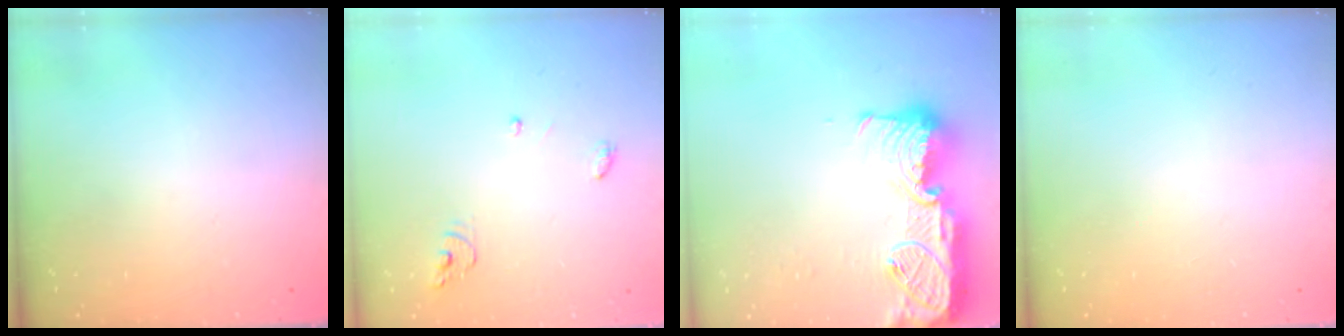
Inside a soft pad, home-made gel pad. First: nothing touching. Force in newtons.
{"total": 4.5, "press": 4.5, "slide": 0.3}
{"total": 19.4, "press": 19.0, "slide": 3.7}
{"total": 0.0}